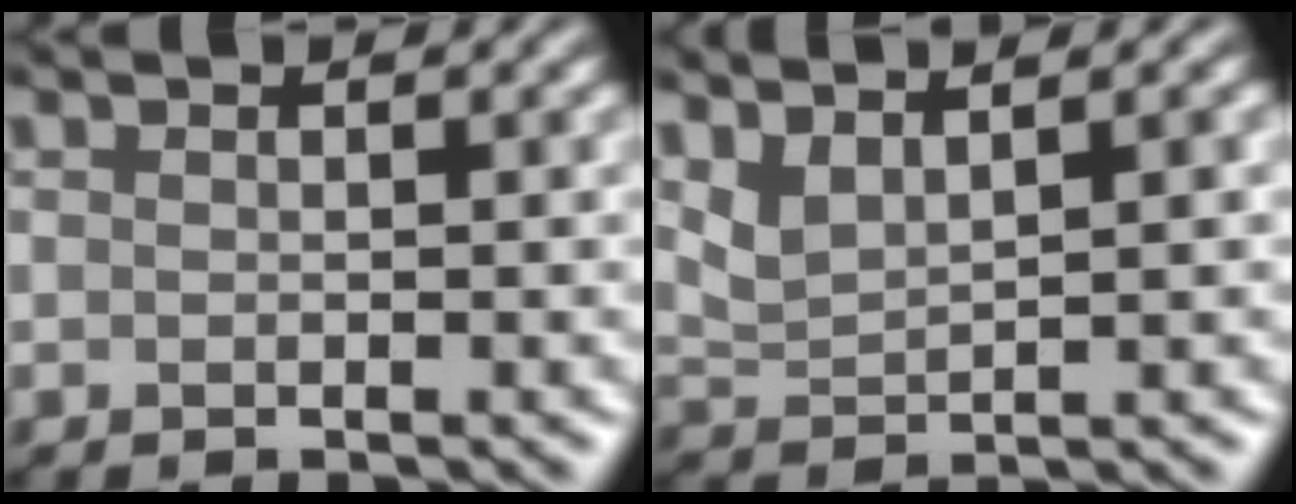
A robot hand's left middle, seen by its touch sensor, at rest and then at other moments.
{"total": 2.5, "force": [2.3, 0.2, 1.0], "torque": [-0.031, 0.004, 0.048]}